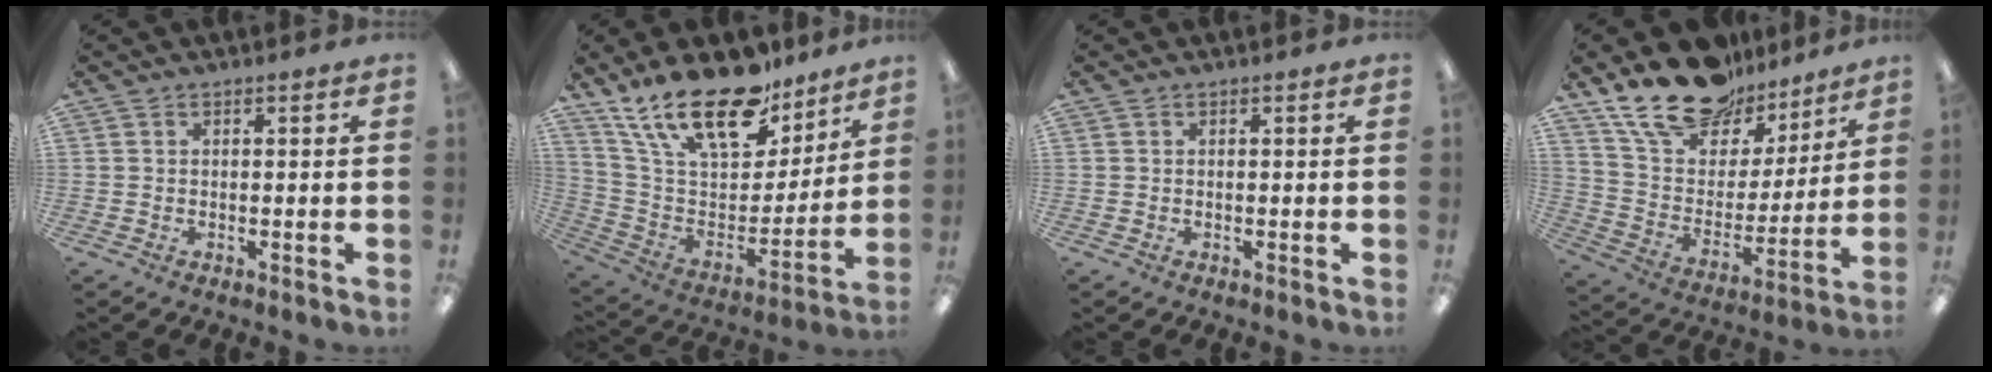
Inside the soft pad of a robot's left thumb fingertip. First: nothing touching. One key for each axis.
{"total": 23.4, "fx": 17.0, "fy": 9.9, "fz": 12.6, "tx": -0.232, "ty": -0.105, "tz": 0.306}
{"total": 0.0}
{"total": 20.3, "fx": 16.1, "fy": 9.9, "fz": 7.4, "tx": -0.147, "ty": -0.104, "tz": 0.292}